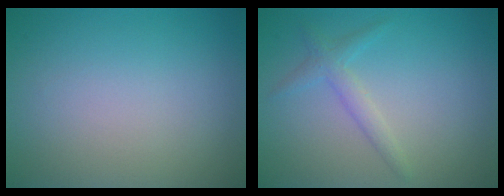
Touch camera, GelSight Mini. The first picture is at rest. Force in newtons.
{"total": 1.8, "press": 1.8, "slide": 0.0}